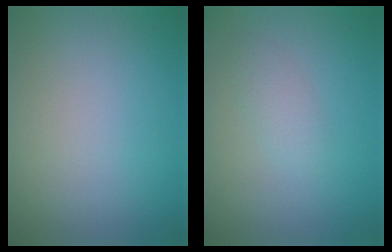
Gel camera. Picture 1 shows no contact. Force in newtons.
{"total": 1.7, "press": 1.6, "slide": 0.1}